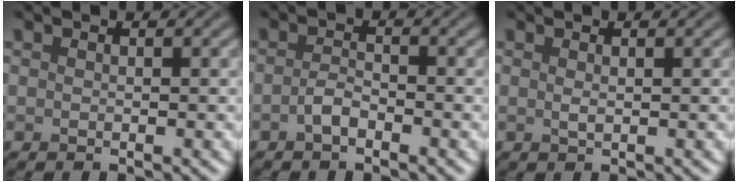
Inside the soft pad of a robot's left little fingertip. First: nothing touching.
{"total": 1.6, "force": [-0.9, 0.6, 1.2], "torque": [-0.027, 0.002, -0.021]}
{"total": 0.7, "force": [0.2, 0.2, 0.6], "torque": [-0.013, 0.000, 0.004]}